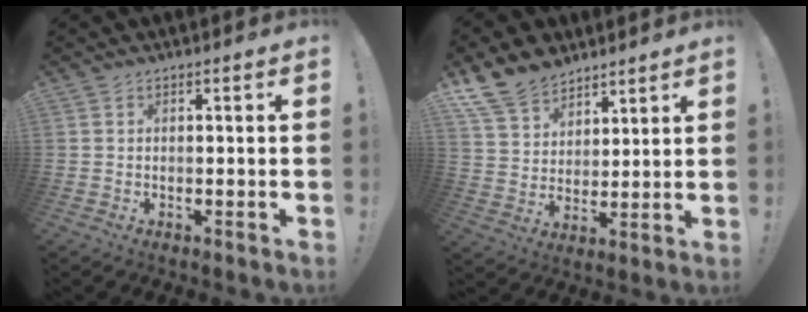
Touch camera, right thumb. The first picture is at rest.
{"total": 13.0, "force": [9.9, 7.7, 3.5], "torque": [-0.073, -0.069, 0.194]}